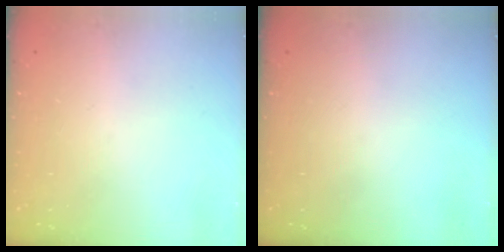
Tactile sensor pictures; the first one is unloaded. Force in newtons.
{"total": 0.0}